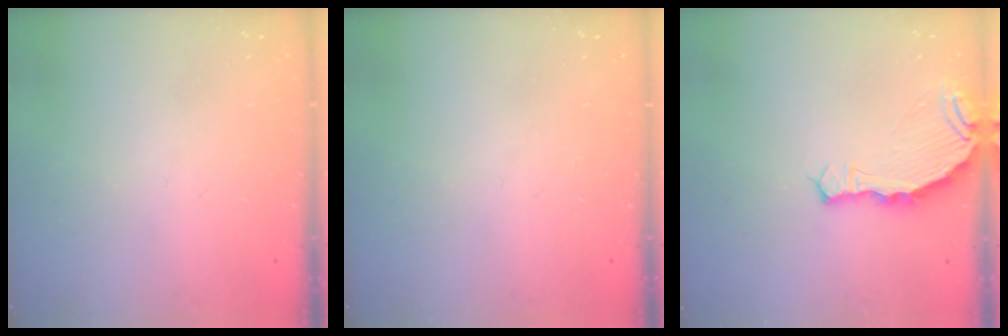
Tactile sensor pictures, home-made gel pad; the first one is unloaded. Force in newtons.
{"total": 0.0}
{"total": 7.8, "press": 6.3, "slide": 4.5}